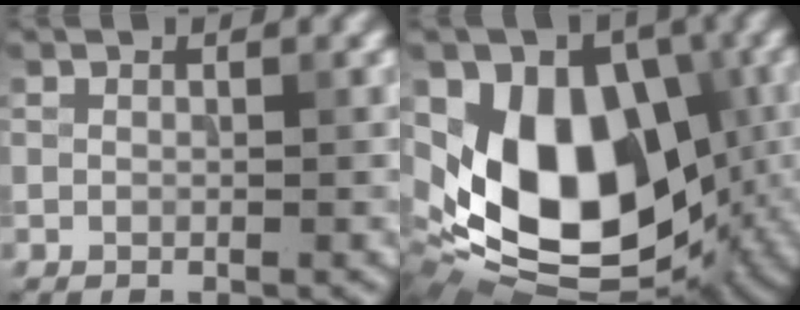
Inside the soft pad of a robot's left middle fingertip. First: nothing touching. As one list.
[{"total": 14.5, "force": [-0.2, 10.0, 10.5], "torque": [-0.173, -0.004, -0.014]}]